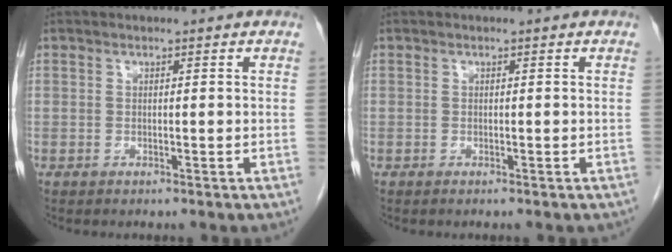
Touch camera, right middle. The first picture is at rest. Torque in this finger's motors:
{"motor_torque": [0.06, -0.03, 0.01, 0.01]}